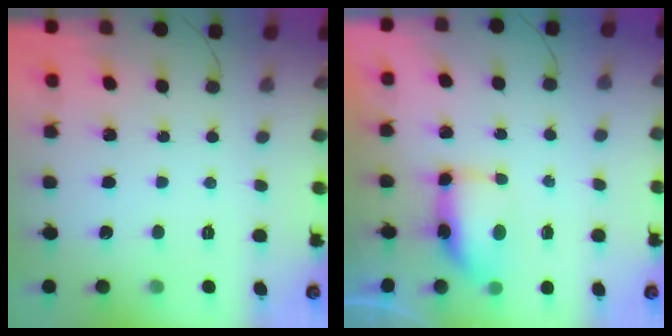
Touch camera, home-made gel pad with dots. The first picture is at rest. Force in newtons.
{"total": 6.7, "press": 6.6, "slide": 0.5}